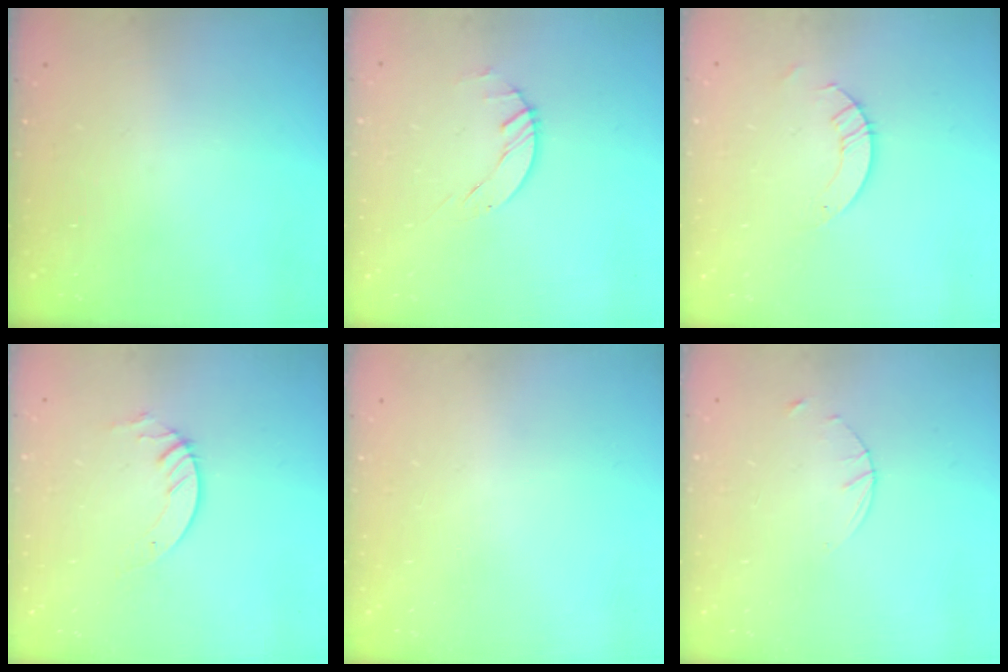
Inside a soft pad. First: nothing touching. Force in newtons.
{"total": 1.5, "press": 1.4, "slide": 0.3}
{"total": 2.6, "press": 2.6, "slide": 0.2}
{"total": 4.5, "press": 4.4, "slide": 0.4}
{"total": 0.0}
{"total": 1.6, "press": 1.6, "slide": 0.2}